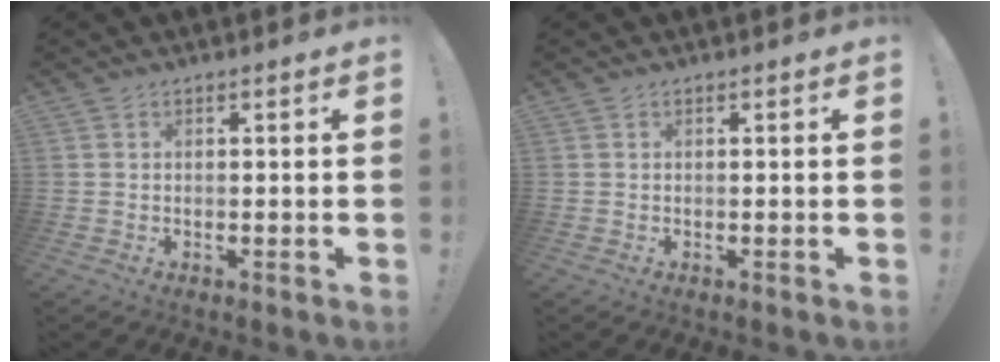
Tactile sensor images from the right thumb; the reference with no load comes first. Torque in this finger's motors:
{"motor_torque": [-0.03, 0.03, 0.00, 0.00, 0.00]}